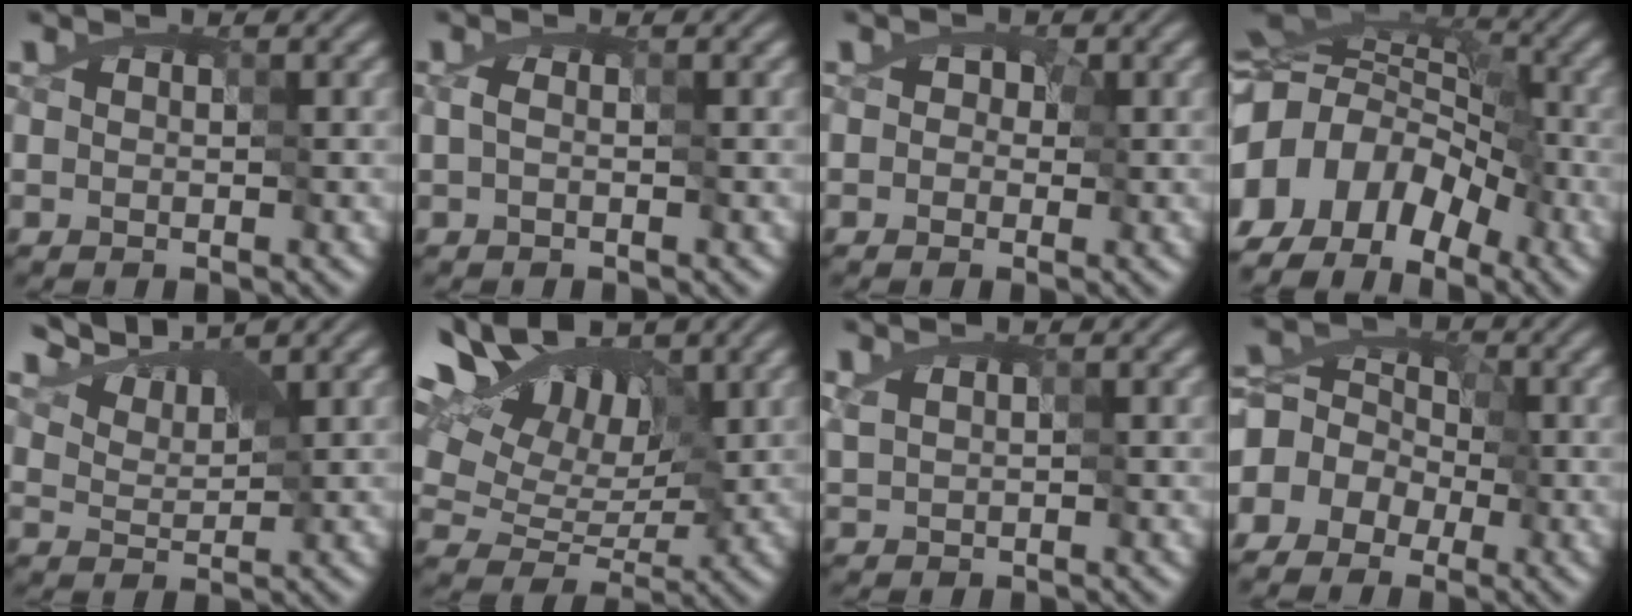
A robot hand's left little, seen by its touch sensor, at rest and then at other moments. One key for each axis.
{"total": 0.9, "fx": -0.2, "fy": 0.4, "fz": 0.7, "tx": -0.016, "ty": -0.001, "tz": -0.001}
{"total": 2.4, "fx": -0.1, "fy": 2.2, "fz": 1.0, "tx": -0.015, "ty": 0.014, "tz": -0.009}
{"total": 13.3, "fx": -7.5, "fy": 9.2, "fz": 6.0, "tx": -0.115, "ty": 0.002, "tz": -0.140}
{"total": 4.4, "fx": 3.8, "fy": 1.2, "fz": 1.9, "tx": -0.057, "ty": 0.013, "tz": 0.055}
{"total": 9.7, "fx": 4.8, "fy": 6.1, "fz": 5.8, "tx": -0.136, "ty": 0.031, "tz": 0.077}
{"total": 0.8, "fx": 0.4, "fy": 0.5, "fz": 0.5, "tx": -0.018, "ty": 0.002, "tz": 0.013}
{"total": 5.8, "fx": -2.2, "fy": 5.2, "fz": 1.2, "tx": -0.033, "ty": 0.028, "tz": -0.082}